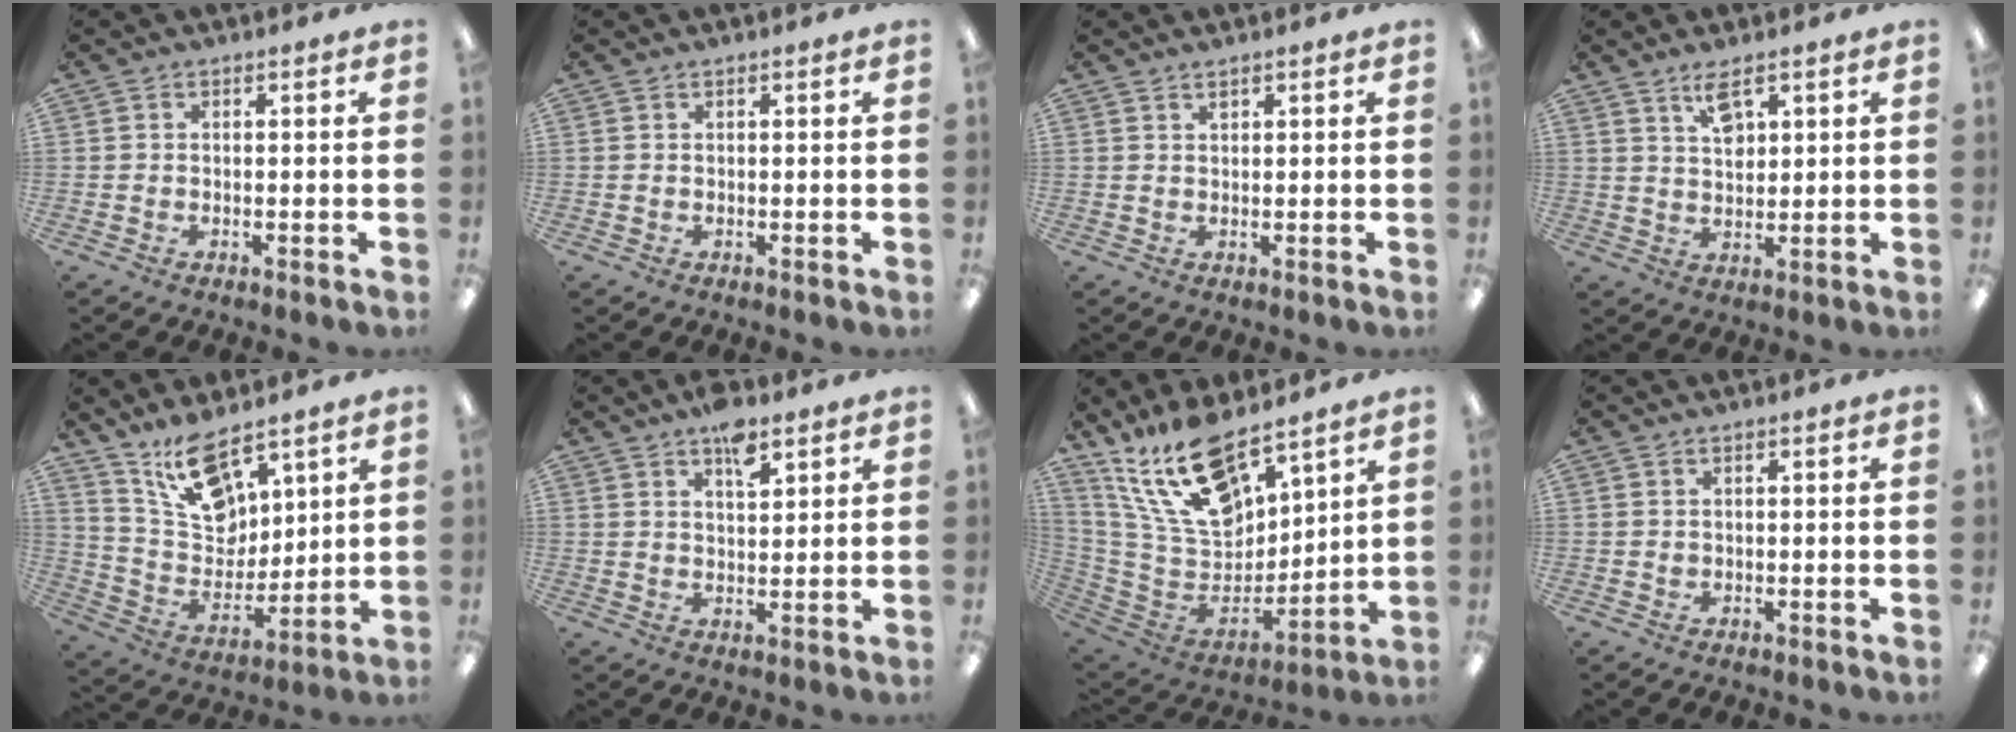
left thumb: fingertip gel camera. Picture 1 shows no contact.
{"total": 0.0}
{"total": 1.1, "force": [1.0, 0.2, 0.3], "torque": [-0.007, -0.001, 0.020]}
{"total": 5.8, "force": [3.8, 2.7, 3.5], "torque": [-0.054, -0.013, 0.065]}
{"total": 14.6, "force": [10.4, 7.4, 7.0], "torque": [-0.134, -0.055, 0.196]}
{"total": 6.5, "force": [4.6, 2.5, 3.9], "torque": [-0.054, -0.024, 0.077]}
{"total": 19.3, "force": [14.2, 8.4, 10.1], "torque": [-0.200, -0.084, 0.257]}
{"total": 0.5, "force": [0.4, 0.3, 0.1], "torque": [-0.003, 0.001, 0.007]}